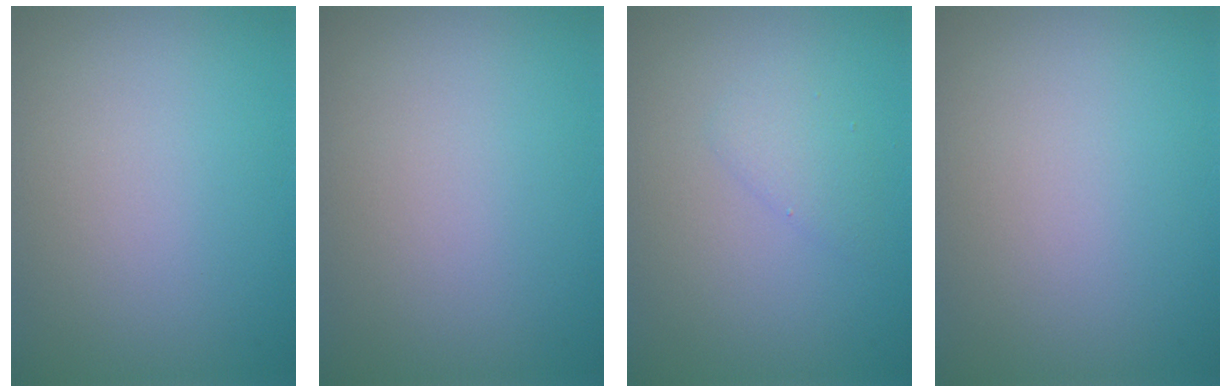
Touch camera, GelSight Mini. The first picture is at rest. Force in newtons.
{"total": 0.0}
{"total": 1.5, "press": 1.5, "slide": 0.1}
{"total": 0.0}